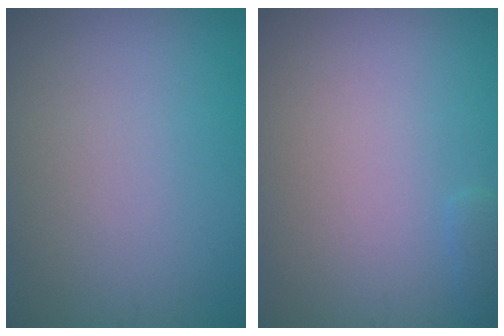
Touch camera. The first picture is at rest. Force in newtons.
{"total": 0.7, "press": 0.7, "slide": 0.0}